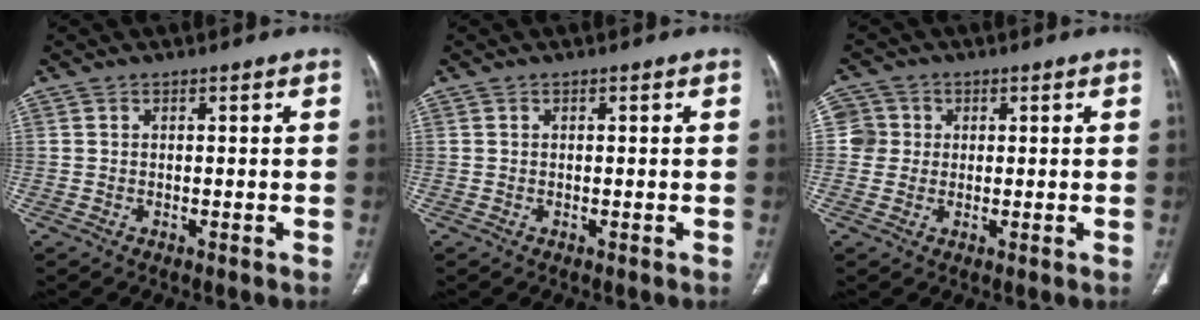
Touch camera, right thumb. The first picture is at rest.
{"total": 0.0}
{"total": 4.2, "force": [0.5, 4.2, 0.3], "torque": [0.020, 0.007, 0.006]}